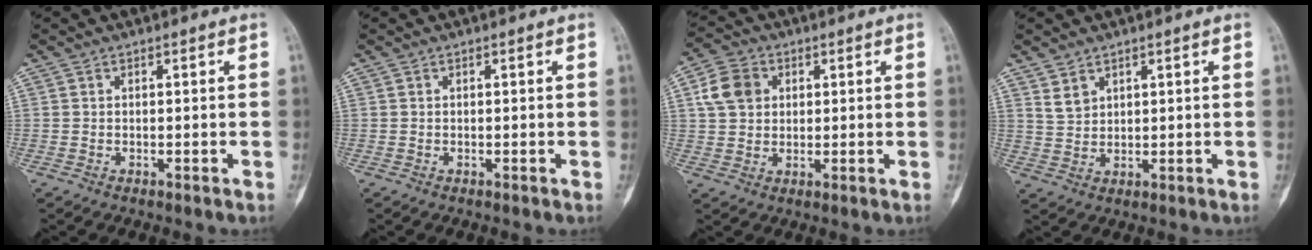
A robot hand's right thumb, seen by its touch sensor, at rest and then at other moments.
{"total": 0.0}
{"total": 7.4, "force": [2.1, 5.9, 3.9], "torque": [-0.057, 0.005, 0.036]}
{"total": 3.3, "force": [2.2, 2.1, 1.2], "torque": [-0.013, -0.016, 0.052]}